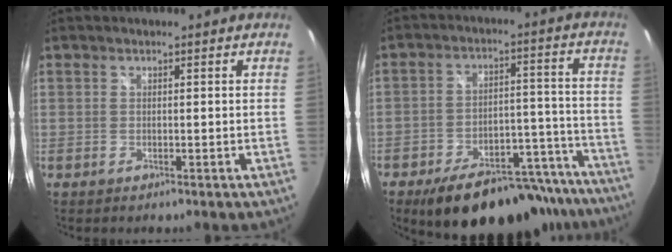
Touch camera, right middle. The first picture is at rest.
{"total": 23.7, "force": [-19.5, 8.9, 10.0], "torque": [-0.154, 0.031, -0.242]}